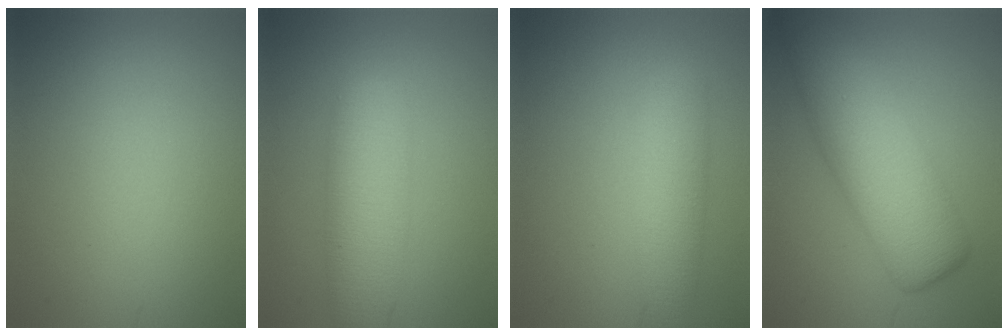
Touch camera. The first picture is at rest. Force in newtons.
{"total": 5.6, "press": 5.6, "slide": 0.1}
{"total": 3.2, "press": 3.2, "slide": 0.3}
{"total": 6.7, "press": 6.7, "slide": 0.1}